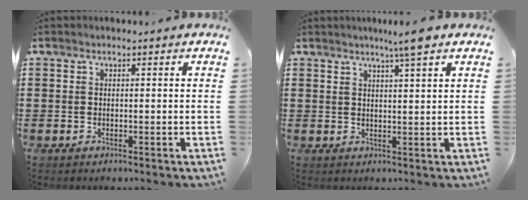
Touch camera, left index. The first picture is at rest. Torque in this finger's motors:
{"motor_torque": [0.78, -0.80, 0.36, 0.08]}